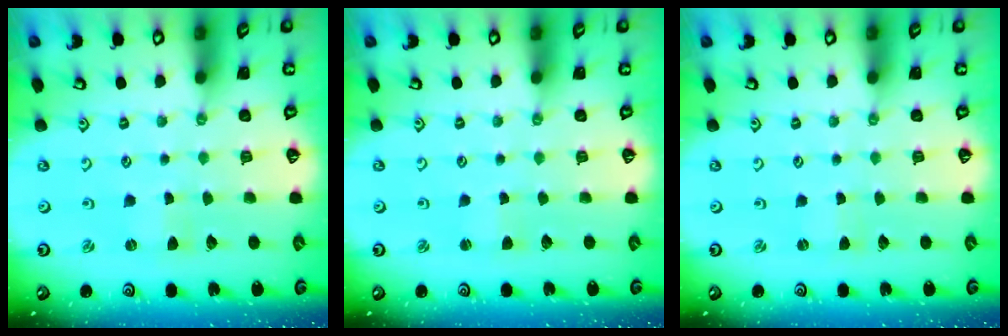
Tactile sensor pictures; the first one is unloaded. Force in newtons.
{"total": 1.6, "press": 1.6, "slide": 0.2}
{"total": 0.0}